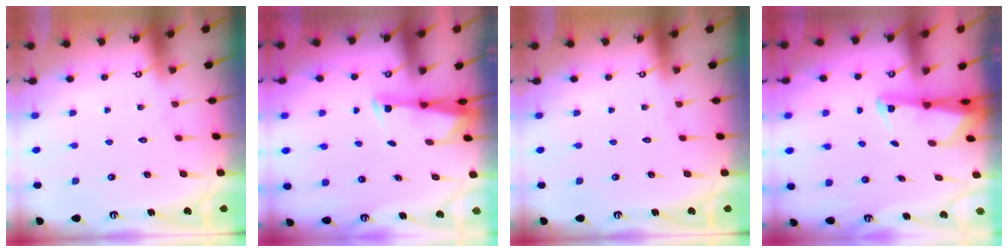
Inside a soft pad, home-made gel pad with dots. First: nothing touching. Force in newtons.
{"total": 2.9, "press": 2.8, "slide": 0.7}
{"total": 0.0}
{"total": 2.5, "press": 2.4, "slide": 0.5}